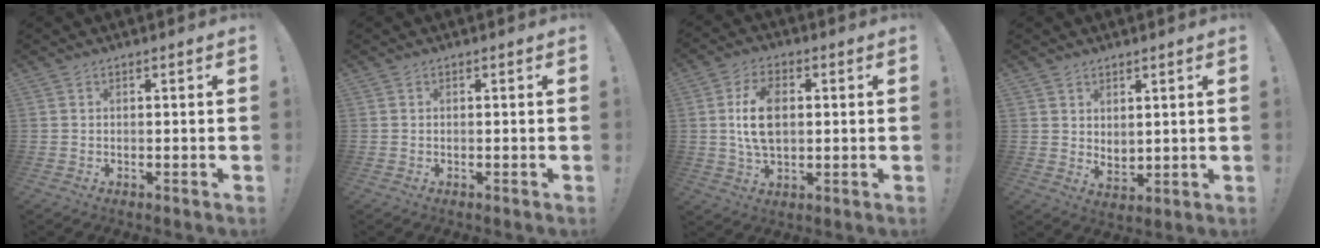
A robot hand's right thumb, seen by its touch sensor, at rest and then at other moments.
{"total": 0.0}
{"total": 11.1, "force": [1.0, 6.8, 8.7], "torque": [-0.159, 0.005, 0.019]}
{"total": 4.0, "force": [3.5, 1.9, 0.7], "torque": [-0.008, -0.026, 0.063]}